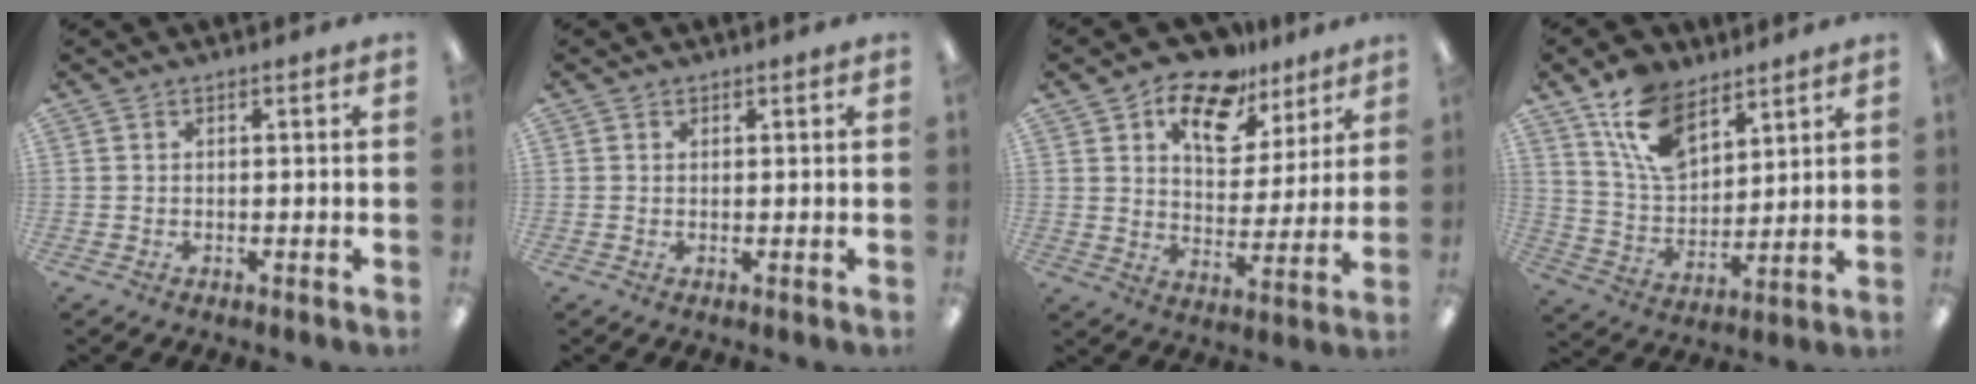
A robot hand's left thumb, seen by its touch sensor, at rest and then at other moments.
{"total": 0.6, "force": [0.4, 0.4, 0.1], "torque": [-0.002, 0.001, 0.008]}
{"total": 14.6, "force": [10.0, 8.1, 6.8], "torque": [-0.108, -0.055, 0.177]}
{"total": 14.0, "force": [8.7, 7.9, 7.6], "torque": [-0.155, -0.028, 0.169]}